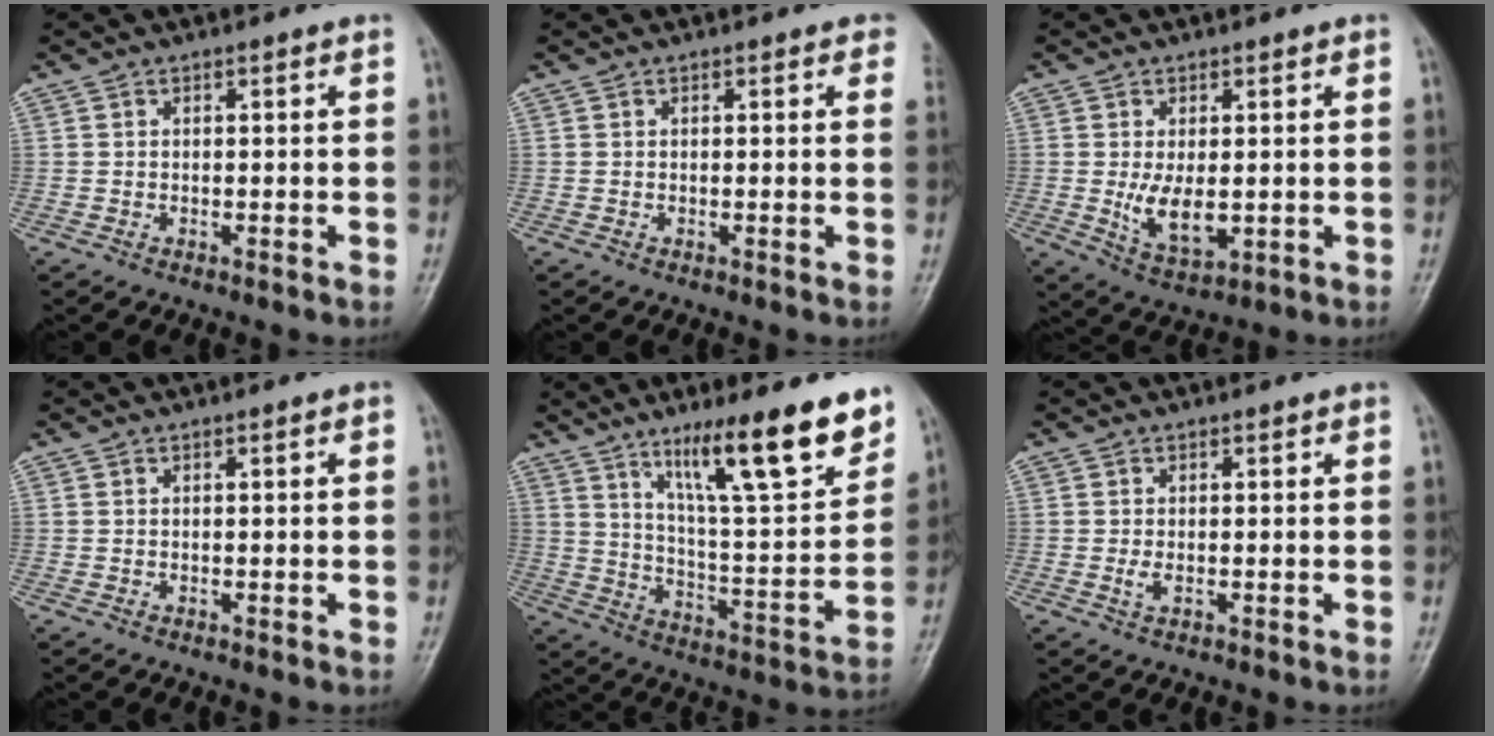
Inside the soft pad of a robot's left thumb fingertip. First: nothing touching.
{"total": 2.3, "force": [1.4, 1.0, 1.5], "torque": [0.000, 0.002, 0.009]}
{"total": 6.8, "force": [-0.3, 3.8, 5.6], "torque": [-0.090, -0.019, 0.008]}
{"total": 0.5, "force": [0.1, 0.1, 0.5], "torque": [-0.008, 0.000, 0.001]}
{"total": 18.5, "force": [12.2, 3.3, 13.4], "torque": [-0.181, -0.072, 0.203]}
{"total": 1.5, "force": [0.0, 0.9, 1.2], "torque": [-0.025, -0.004, 0.001]}